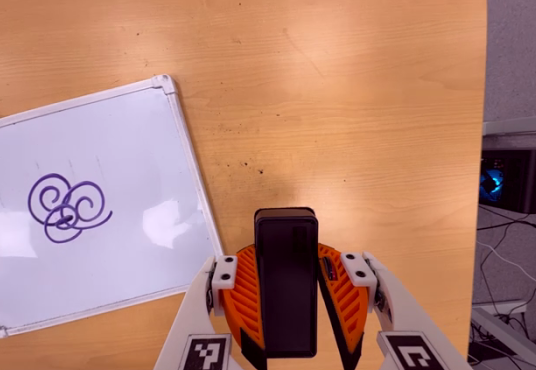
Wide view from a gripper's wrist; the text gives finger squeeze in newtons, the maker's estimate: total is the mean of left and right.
{"total": 6.6, "left": 5.4, "right": 7.8}